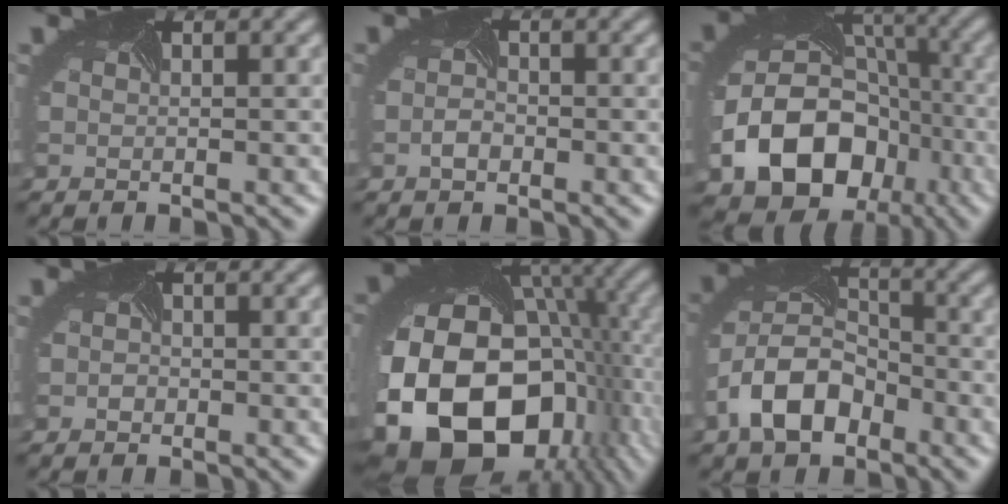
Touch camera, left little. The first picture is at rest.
{"total": 1.3, "force": [-0.8, 0.7, 0.6], "torque": [-0.018, -0.005, -0.016]}
{"total": 16.1, "force": [-6.1, 12.6, 8.1], "torque": [-0.149, -0.041, -0.097]}
{"total": 0.8, "force": [-0.3, 0.7, 0.1], "torque": [-0.002, -0.006, -0.010]}
{"total": 20.8, "force": [-4.9, 15.0, 13.5], "torque": [-0.293, -0.081, -0.046]}
{"total": 7.1, "force": [-3.6, 4.4, 4.2], "torque": [-0.088, -0.002, -0.074]}